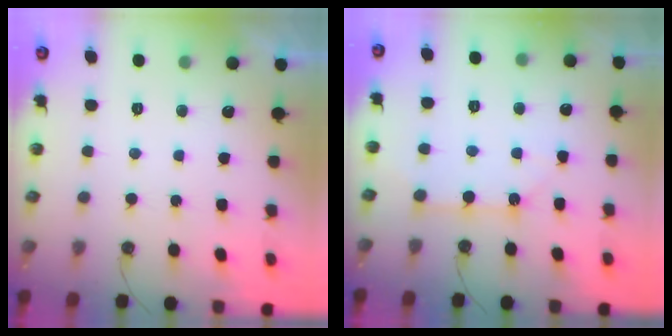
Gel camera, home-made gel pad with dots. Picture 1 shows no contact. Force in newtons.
{"total": 5.3, "press": 5.2, "slide": 0.4}